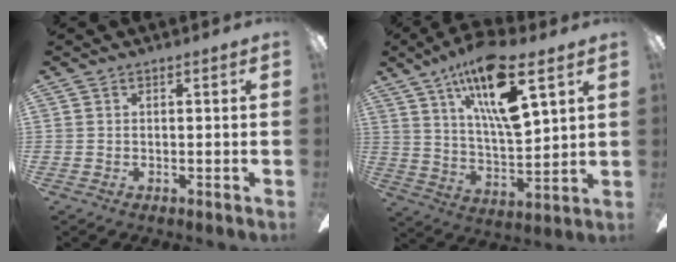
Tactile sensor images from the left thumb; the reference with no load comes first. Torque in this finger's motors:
{"motor_torque": [0.27, 0.75, 1.39, -1.38, 0.17]}